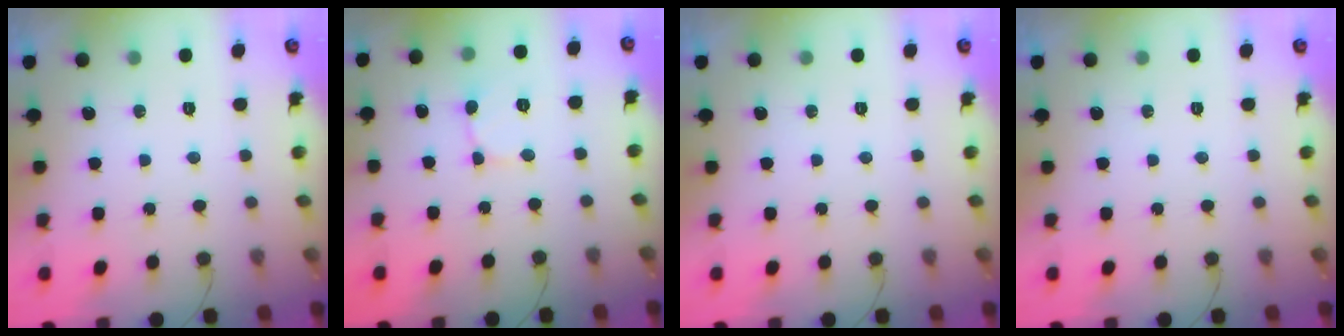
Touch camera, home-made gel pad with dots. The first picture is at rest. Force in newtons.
{"total": 2.4, "press": 2.4, "slide": 0.2}
{"total": 0.0}
{"total": 0.0}